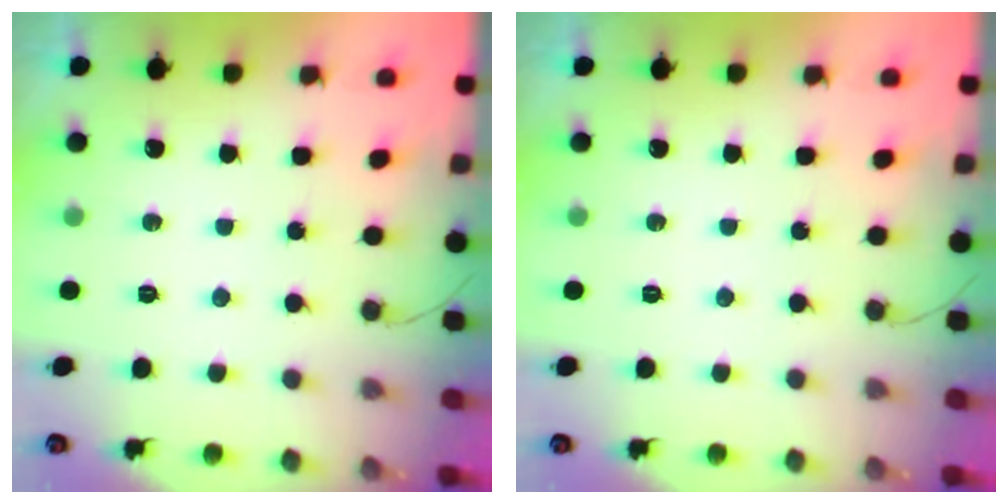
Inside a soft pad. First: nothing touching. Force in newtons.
{"total": 0.0}